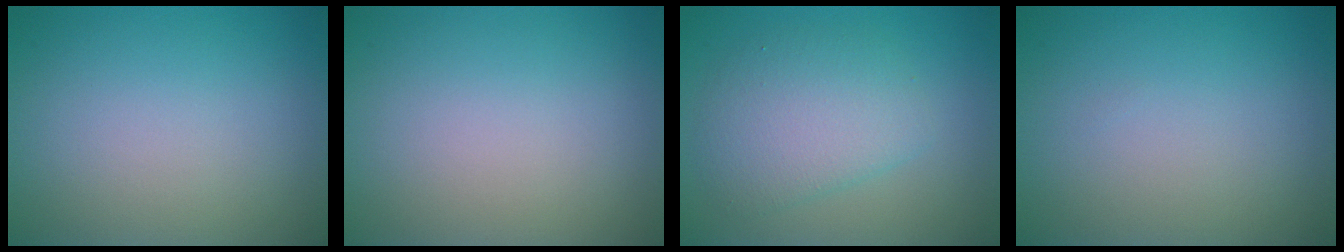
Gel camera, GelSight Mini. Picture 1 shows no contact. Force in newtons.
{"total": 0.0}
{"total": 4.5, "press": 4.5, "slide": 0.1}
{"total": 0.0}